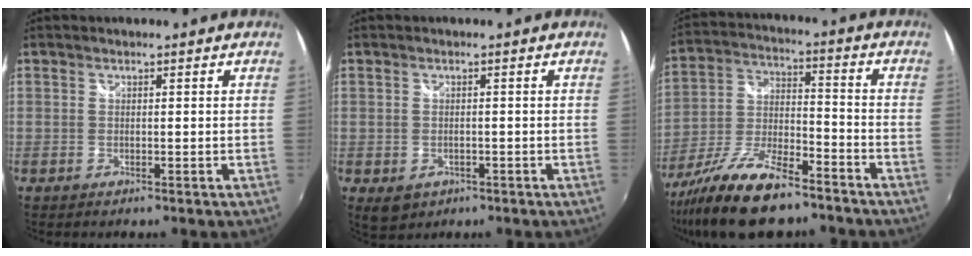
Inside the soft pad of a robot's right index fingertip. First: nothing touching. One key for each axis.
{"total": 4.1, "fx": -1.4, "fy": 3.2, "fz": 2.2, "tx": -0.045, "ty": -0.011, "tz": -0.015}
{"total": 16.7, "fx": -12.2, "fy": 5.2, "fz": 10.2, "tx": -0.212, "ty": -0.027, "tz": -0.219}